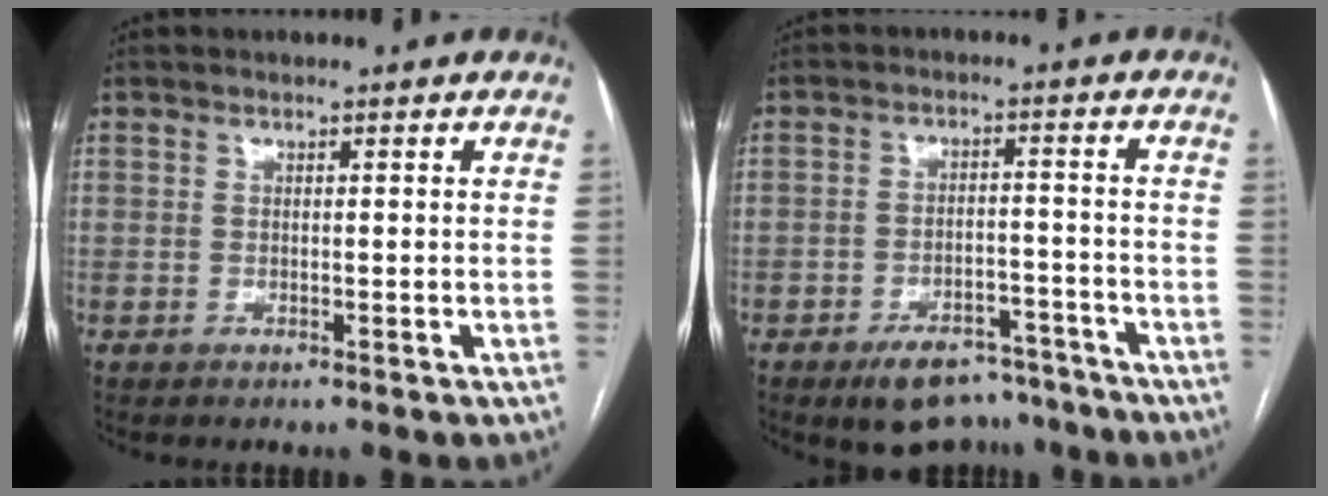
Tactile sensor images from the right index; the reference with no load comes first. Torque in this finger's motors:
{"motor_torque": [0.80, -0.35, 0.26, 0.05]}